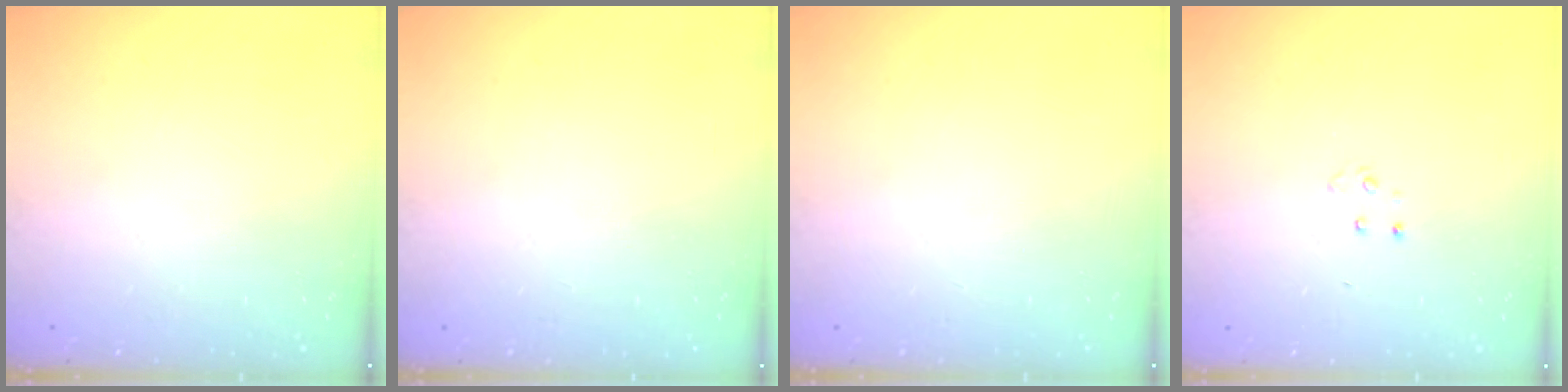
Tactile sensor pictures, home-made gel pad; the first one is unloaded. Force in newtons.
{"total": 0.0}
{"total": 0.0}
{"total": 4.0, "press": 4.0, "slide": 0.5}